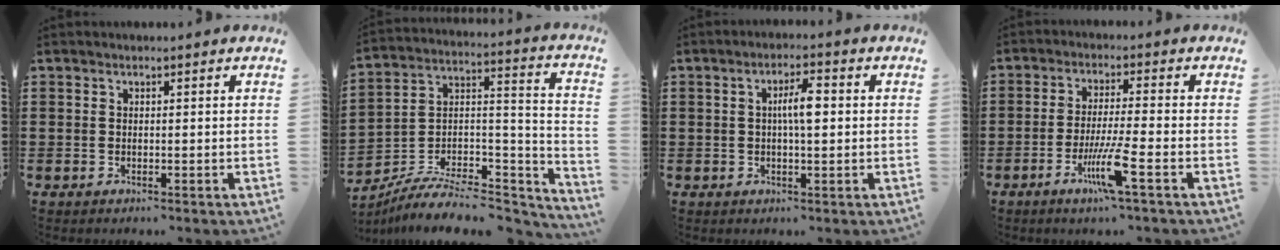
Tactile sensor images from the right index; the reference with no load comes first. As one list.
[{"total": 8.6, "force": [-7.1, 2.5, 4.2], "torque": [-0.064, 0.013, -0.138]}, {"total": 4.6, "force": [0.5, 1.2, 4.5], "torque": [-0.077, 0.003, 0.003]}, {"total": 7.2, "force": [-3.3, 0.0, 6.4], "torque": [-0.128, -0.016, -0.063]}]